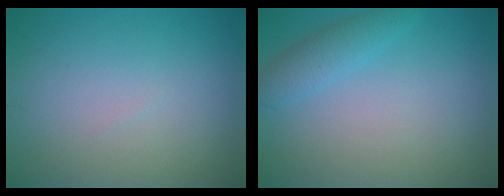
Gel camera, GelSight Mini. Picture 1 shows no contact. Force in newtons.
{"total": 2.3, "press": 2.3, "slide": 0.1}